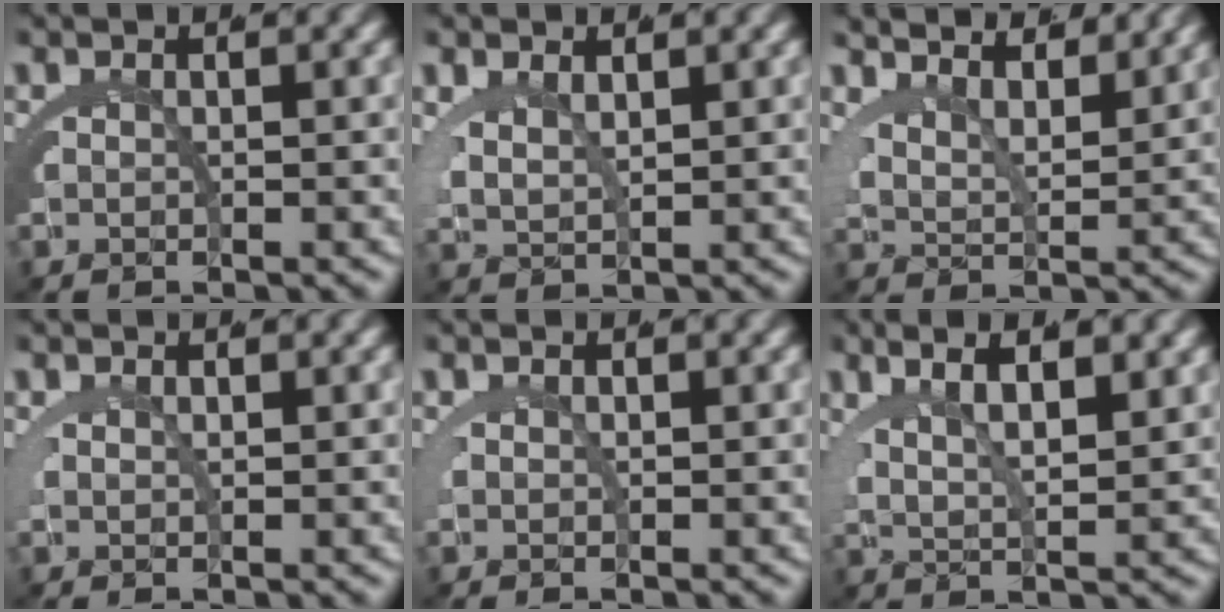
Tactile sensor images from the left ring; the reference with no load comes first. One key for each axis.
{"total": 2.7, "fx": 1.6, "fy": 1.4, "fz": 1.7, "tx": -0.049, "ty": -0.013, "tz": 0.042}
{"total": 6.2, "fx": 4.7, "fy": 2.5, "fz": 3.2, "tx": -0.054, "ty": -0.004, "tz": 0.077}
{"total": 0.9, "fx": 0.8, "fy": -0.1, "fz": 0.5, "tx": -0.017, "ty": -0.004, "tz": 0.018}
{"total": 0.6, "fx": 0.4, "fy": -0.1, "fz": 0.4, "tx": -0.014, "ty": -0.002, "tz": 0.011}
{"total": 6.0, "fx": 3.1, "fy": 2.7, "fz": 4.4, "tx": -0.067, "ty": 0.010, "tz": 0.048}